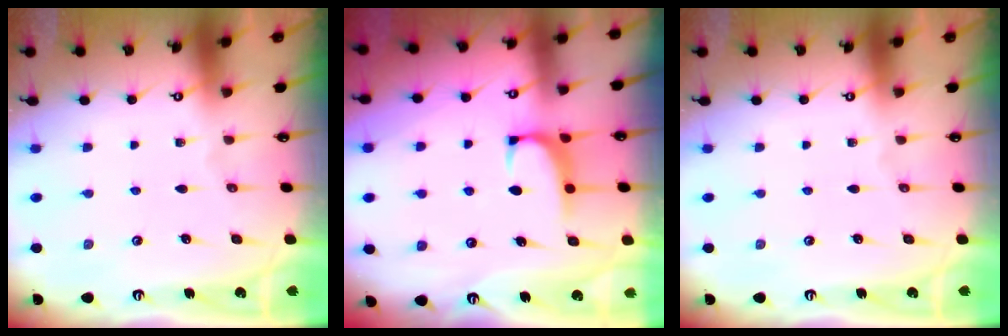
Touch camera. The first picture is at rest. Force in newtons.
{"total": 0.9, "press": 0.6, "slide": 0.6}
{"total": 0.0}